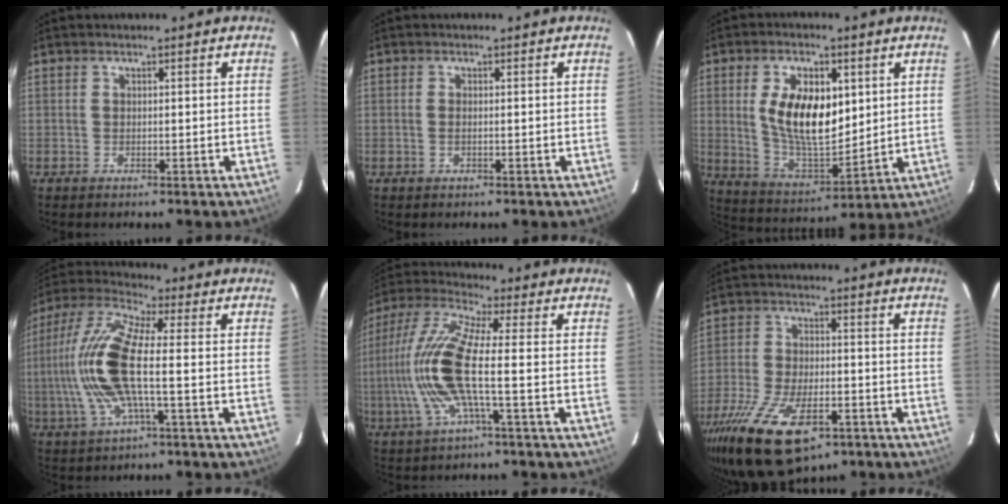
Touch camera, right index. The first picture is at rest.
{"total": 0.8, "force": [-0.2, 0.2, 0.8], "torque": [-0.018, 0.001, -0.005]}
{"total": 14.2, "force": [3.3, 7.1, 11.9], "torque": [-0.225, -0.001, 0.072]}
{"total": 15.1, "force": [-1.2, 3.7, 14.6], "torque": [-0.309, 0.004, -0.029]}
{"total": 13.9, "force": [-2.1, 1.4, 13.7], "torque": [-0.288, -0.001, -0.043]}
{"total": 19.5, "force": [-11.5, 8.7, 13.1], "torque": [-0.284, -0.046, -0.195]}